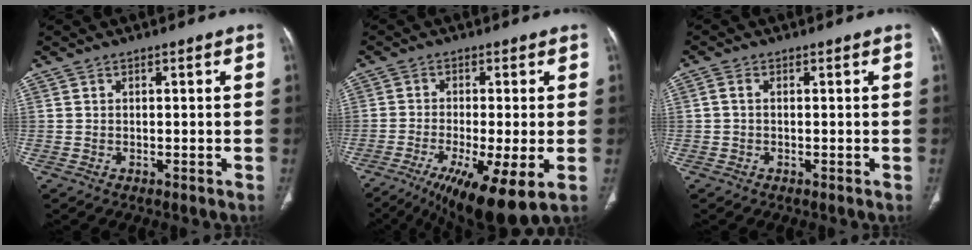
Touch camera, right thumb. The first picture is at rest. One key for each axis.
{"total": 13.2, "fx": -5.8, "fy": 2.6, "fz": 11.6, "tx": -0.189, "ty": -0.014, "tz": -0.087}
{"total": 1.2, "fx": 0.0, "fy": 0.6, "fz": 1.0, "tx": -0.023, "ty": 0.002, "tz": -0.002}